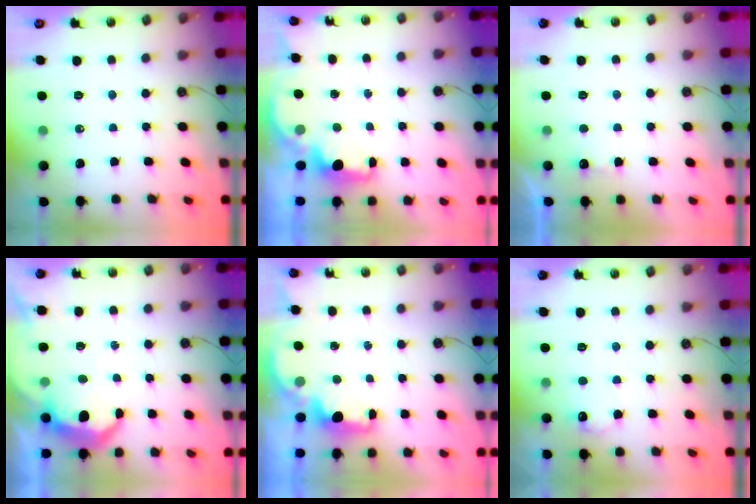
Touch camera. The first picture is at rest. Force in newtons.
{"total": 2.3, "press": 2.1, "slide": 0.8}
{"total": 2.0, "press": 1.8, "slide": 0.9}
{"total": 8.9, "press": 8.8, "slide": 0.7}
{"total": 2.2, "press": 2.1, "slide": 0.6}
{"total": 7.0, "press": 7.0, "slide": 0.4}